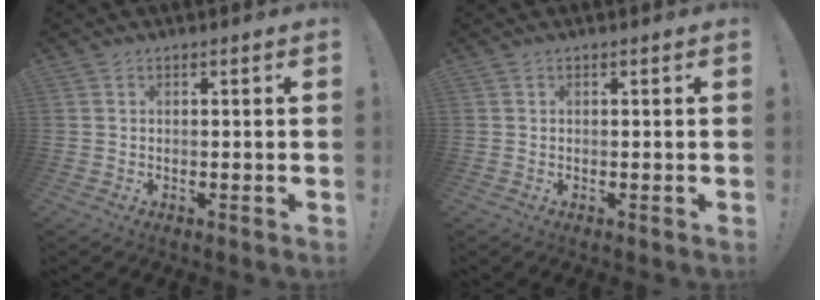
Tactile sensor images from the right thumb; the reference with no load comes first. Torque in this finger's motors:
{"motor_torque": [0.00, 0.00, -0.02, 0.01, 0.05]}